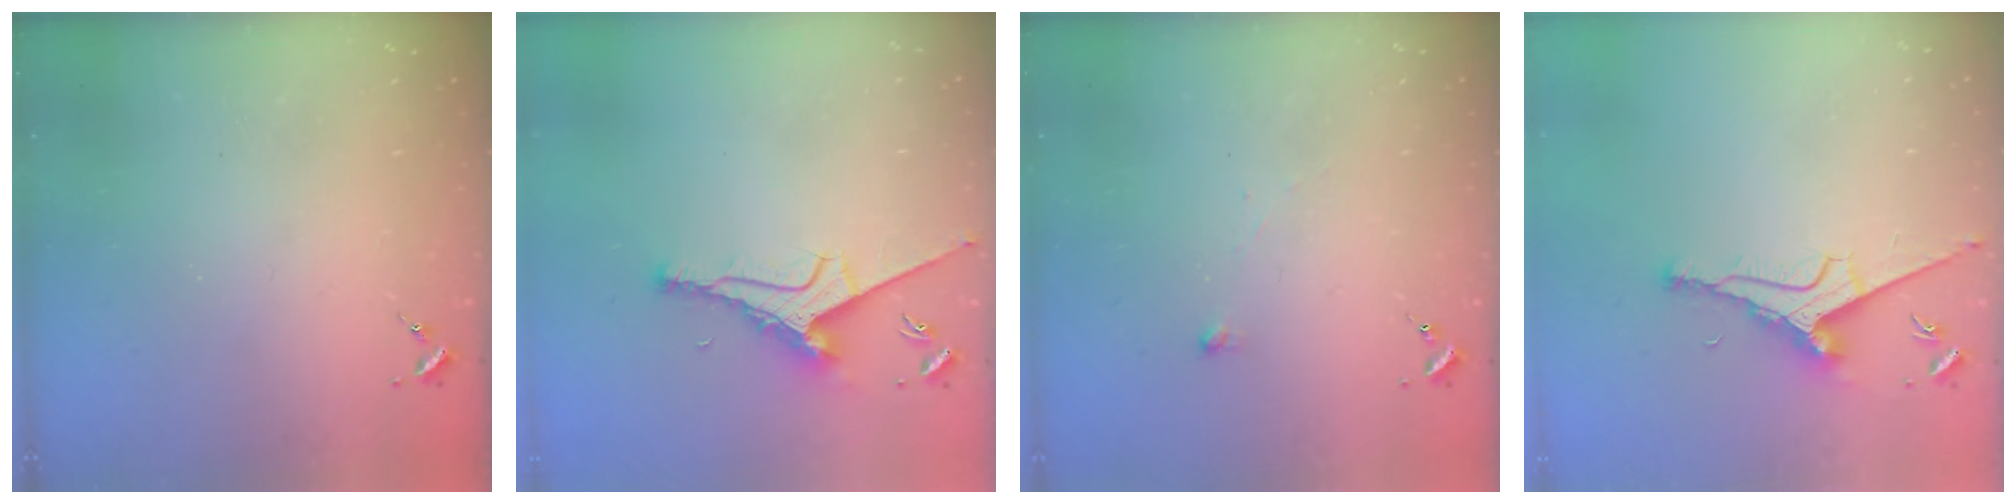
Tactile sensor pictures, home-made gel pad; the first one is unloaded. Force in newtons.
{"total": 8.3, "press": 8.2, "slide": 1.1}
{"total": 2.5, "press": 2.5, "slide": 0.5}
{"total": 8.4, "press": 8.3, "slide": 1.1}